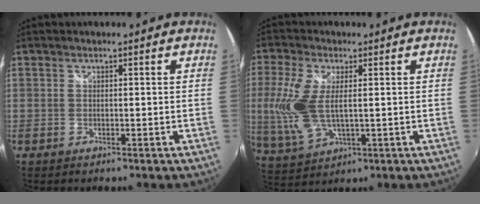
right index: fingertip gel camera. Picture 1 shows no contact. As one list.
[{"total": 11.1, "force": [1.0, 5.0, 9.8], "torque": [-0.220, 0.001, 0.030]}]